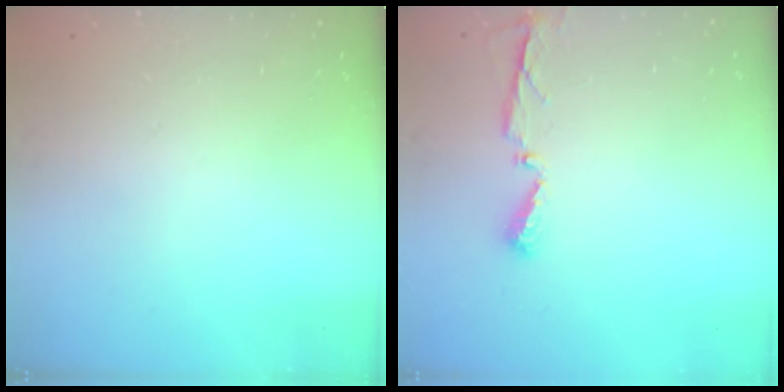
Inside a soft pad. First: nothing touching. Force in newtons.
{"total": 4.9, "press": 4.9, "slide": 0.5}